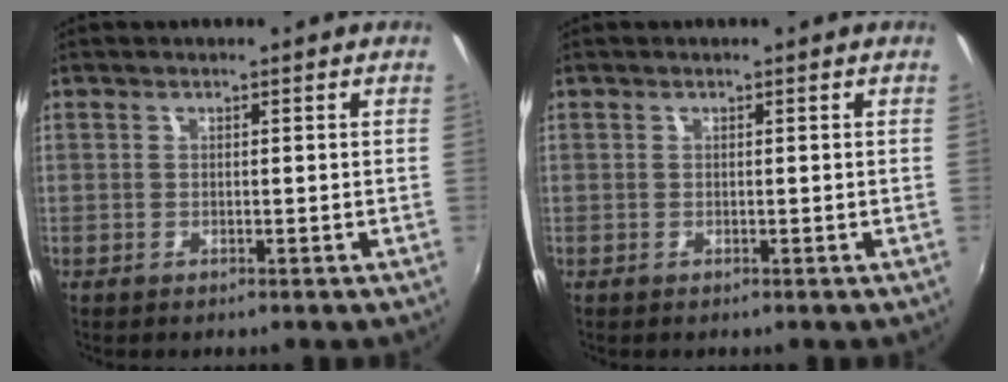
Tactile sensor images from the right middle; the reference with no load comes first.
{"total": 0.0}